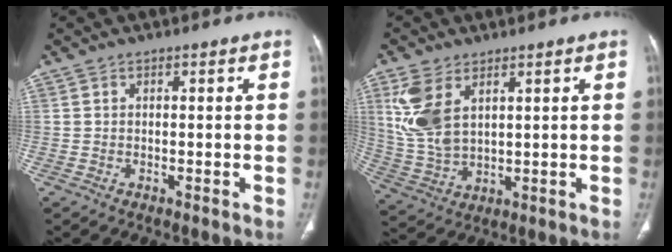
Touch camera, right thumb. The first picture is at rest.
{"total": 10.3, "force": [4.2, 5.7, 7.5], "torque": [-0.163, -0.010, 0.097]}